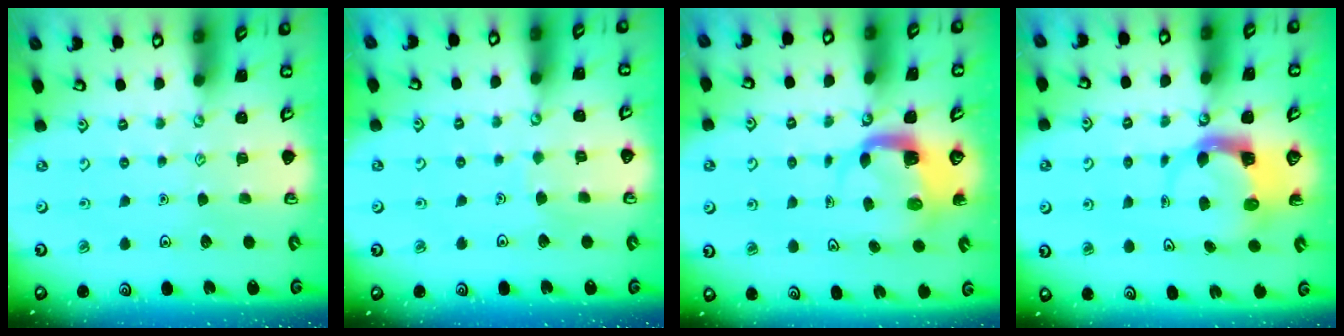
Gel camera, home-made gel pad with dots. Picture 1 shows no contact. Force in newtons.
{"total": 2.7, "press": 2.7, "slide": 0.1}
{"total": 3.9, "press": 3.9, "slide": 0.5}
{"total": 3.6, "press": 3.5, "slide": 0.5}